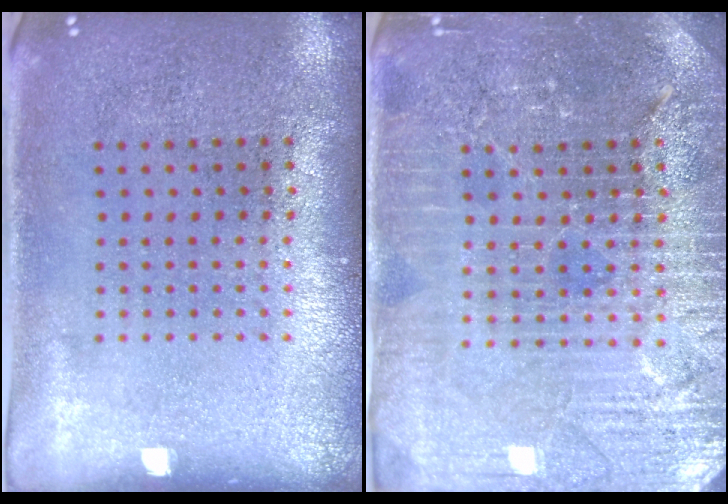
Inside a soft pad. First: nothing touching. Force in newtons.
{"total": 4.3, "press": 4.1, "slide": 1.4}